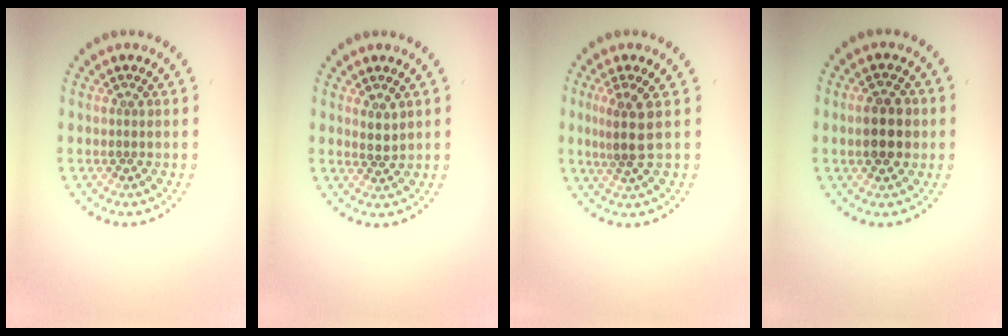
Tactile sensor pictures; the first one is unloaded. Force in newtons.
{"total": 1.4, "press": 1.1, "slide": 0.8}
{"total": 2.8, "press": 2.2, "slide": 1.7}
{"total": 3.7, "press": 3.7, "slide": 0.3}